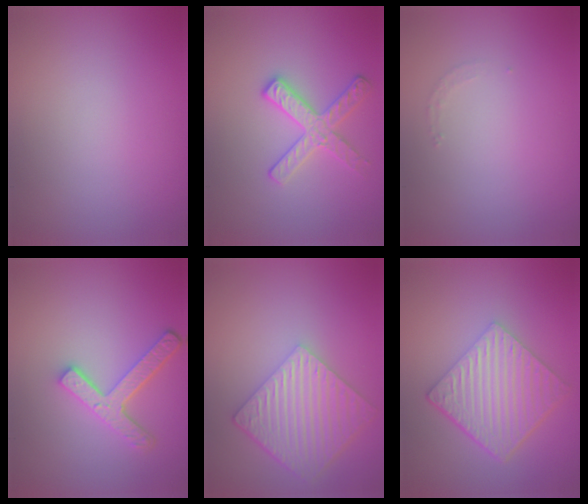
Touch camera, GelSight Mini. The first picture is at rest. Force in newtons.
{"total": 2.8, "press": 2.8, "slide": 0.3}
{"total": 0.8, "press": 0.8, "slide": 0.1}
{"total": 3.8, "press": 3.0, "slide": 2.3}
{"total": 6.2, "press": 4.5, "slide": 4.3}
{"total": 6.4, "press": 4.4, "slide": 4.7}